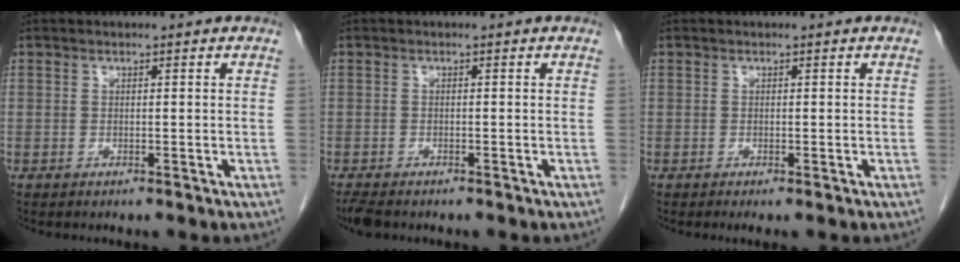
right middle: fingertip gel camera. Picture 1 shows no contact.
{"total": 3.2, "force": [-2.6, 1.0, 1.5], "torque": [-0.032, -0.010, -0.041]}
{"total": 0.7, "force": [-0.4, 0.0, 0.5], "torque": [-0.012, -0.005, -0.005]}